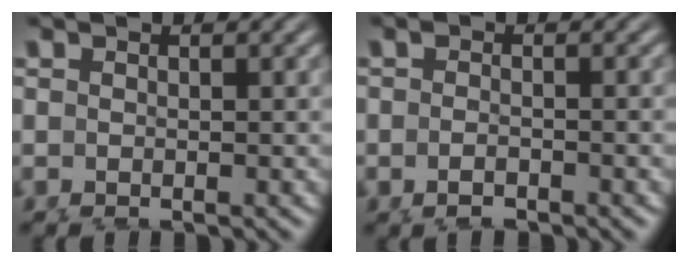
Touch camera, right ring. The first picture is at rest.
{"total": 1.1, "force": [-0.8, 0.0, 0.7], "torque": [-0.010, 0.003, -0.011]}